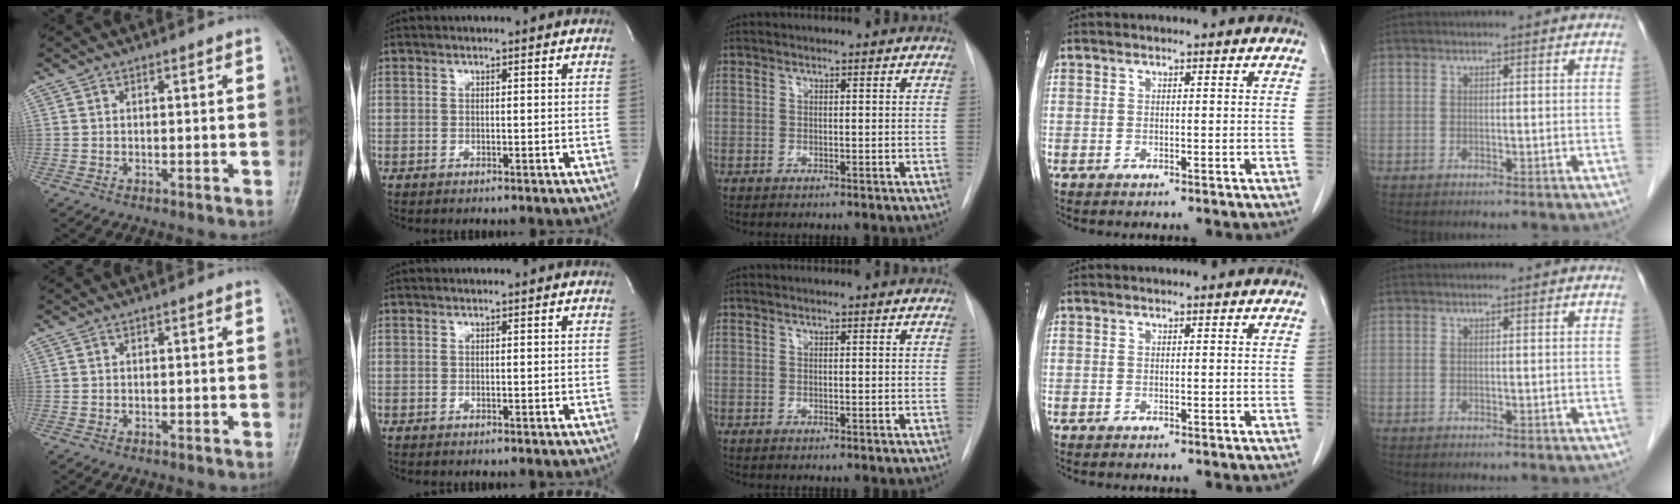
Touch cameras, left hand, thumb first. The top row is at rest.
{}